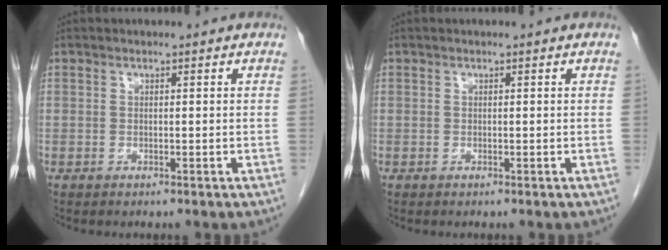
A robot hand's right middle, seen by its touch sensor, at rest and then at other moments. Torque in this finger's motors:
{"motor_torque": [0.00, 0.00, 0.00, -0.01]}